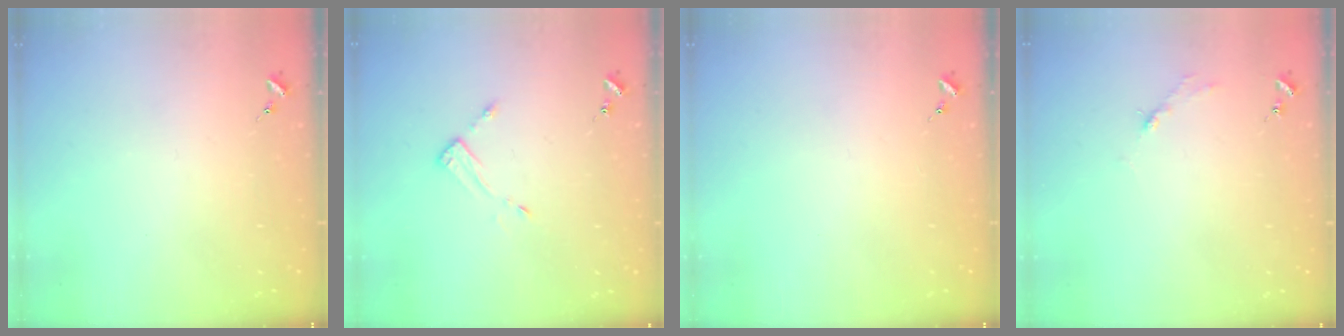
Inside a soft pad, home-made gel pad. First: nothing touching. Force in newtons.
{"total": 3.5, "press": 3.5, "slide": 0.3}
{"total": 0.0}
{"total": 2.7, "press": 2.7, "slide": 0.4}